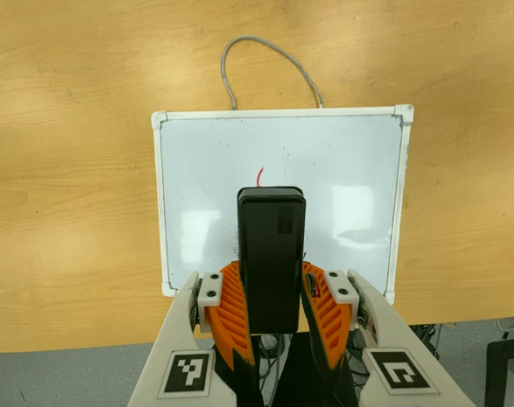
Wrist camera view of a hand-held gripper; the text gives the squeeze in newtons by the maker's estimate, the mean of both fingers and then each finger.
{"total": 8.6, "left": 6.9, "right": 10.3}